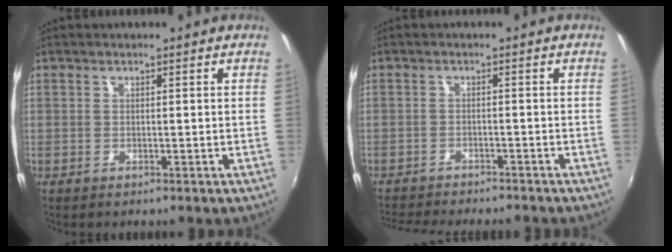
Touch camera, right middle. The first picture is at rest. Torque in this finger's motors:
{"motor_torque": [0.99, -1.13, 0.17, 0.08]}